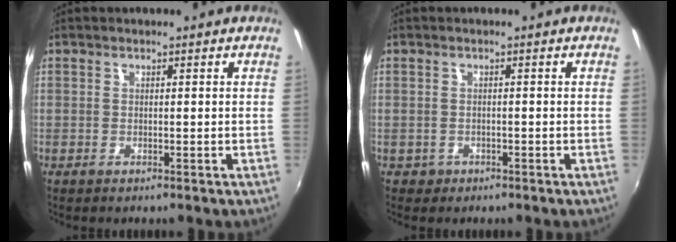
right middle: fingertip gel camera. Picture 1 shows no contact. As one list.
[{"total": 1.7, "force": [-0.7, 1.5, 0.4], "torque": [-0.012, -0.002, -0.008]}]